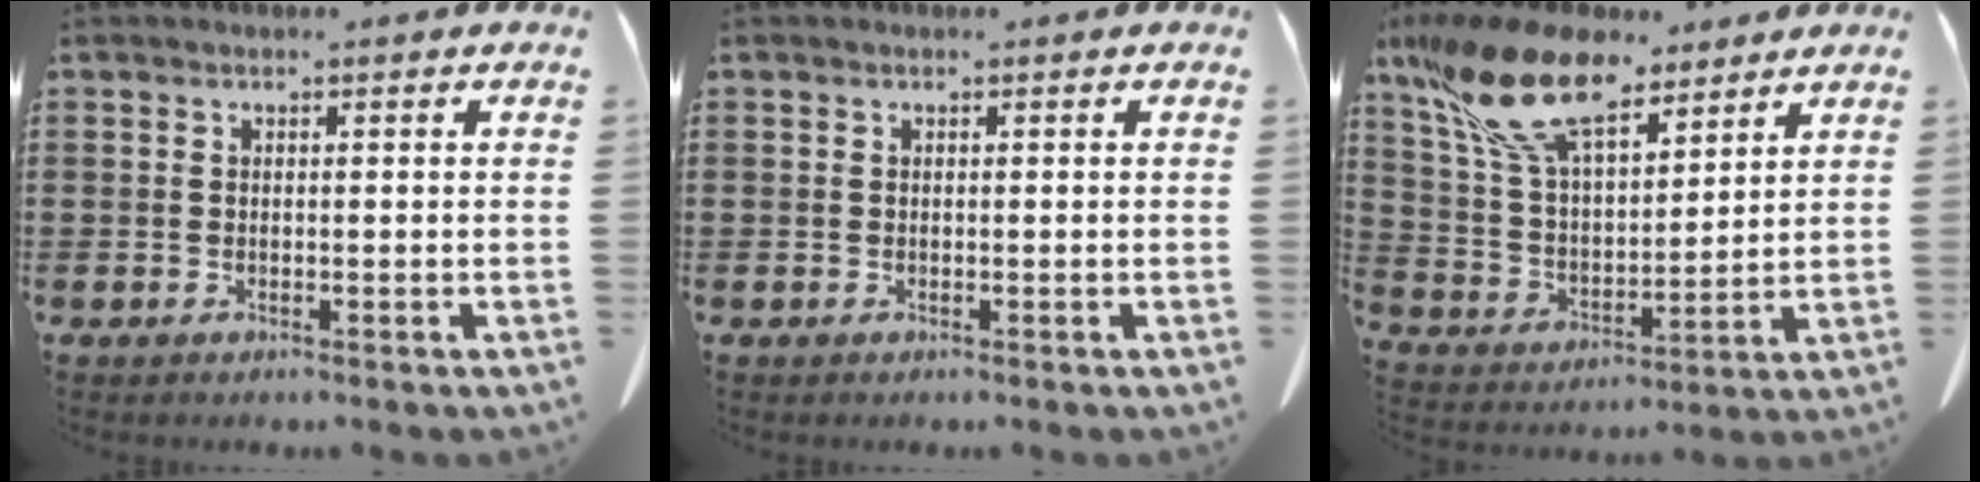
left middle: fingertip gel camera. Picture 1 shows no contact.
{"total": 0.0}
{"total": 14.8, "force": [10.4, 5.7, 8.8], "torque": [-0.216, -0.031, 0.189]}